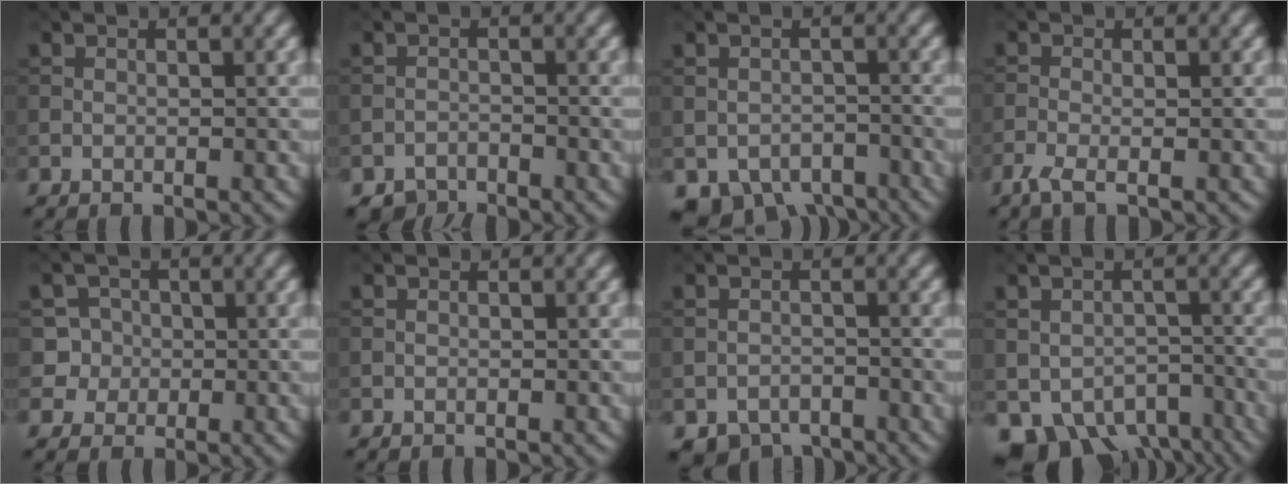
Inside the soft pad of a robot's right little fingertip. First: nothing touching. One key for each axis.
{"total": 2.1, "fx": -2.0, "fy": 0.6, "fz": 0.0, "tx": 0.003, "ty": -0.001, "tz": -0.040}
{"total": 5.2, "fx": -3.7, "fy": 3.1, "fz": 2.0, "tx": -0.024, "ty": -0.024, "tz": -0.053}
{"total": 1.9, "fx": -1.3, "fy": 0.5, "fz": 1.4, "tx": -0.037, "ty": -0.005, "tz": -0.033}
{"total": 4.0, "fx": 0.1, "fy": 3.9, "fz": 0.7, "tx": 0.002, "ty": 0.019, "tz": -0.001}
{"total": 0.0}
{"total": 3.1, "fx": -2.5, "fy": 1.6, "fz": 0.7, "tx": -0.002, "ty": -0.008, "tz": -0.044}
{"total": 7.9, "fx": -5.0, "fy": 5.1, "fz": 3.3, "tx": -0.057, "ty": -0.032, "tz": -0.064}